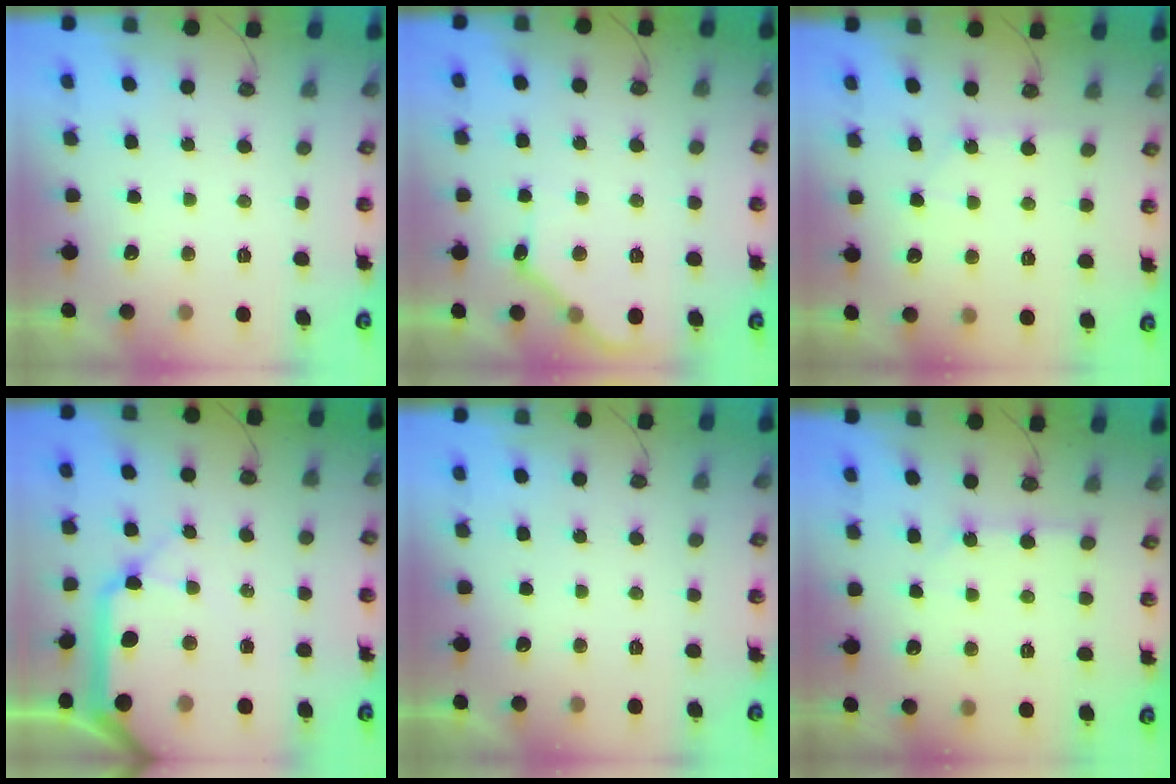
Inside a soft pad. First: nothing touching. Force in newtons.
{"total": 8.9, "press": 8.9, "slide": 0.6}
{"total": 4.3, "press": 4.3, "slide": 0.6}
{"total": 19.0, "press": 18.7, "slide": 3.5}
{"total": 0.0}
{"total": 2.5, "press": 2.5, "slide": 0.3}